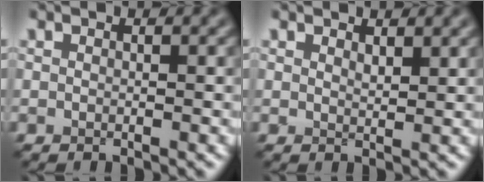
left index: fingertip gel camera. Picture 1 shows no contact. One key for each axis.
{"total": 1.2, "fx": 1.0, "fy": 0.3, "fz": 0.5, "tx": -0.012, "ty": -0.001, "tz": 0.019}